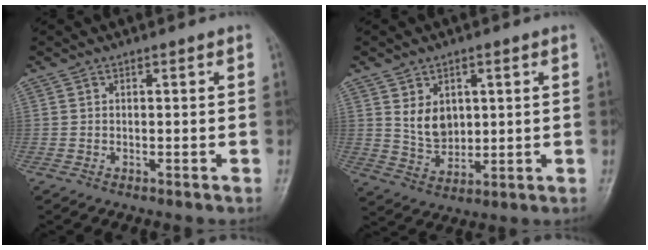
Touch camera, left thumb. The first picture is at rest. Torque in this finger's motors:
{"motor_torque": [-0.07, 0.10, 0.12, -0.04, 0.03]}